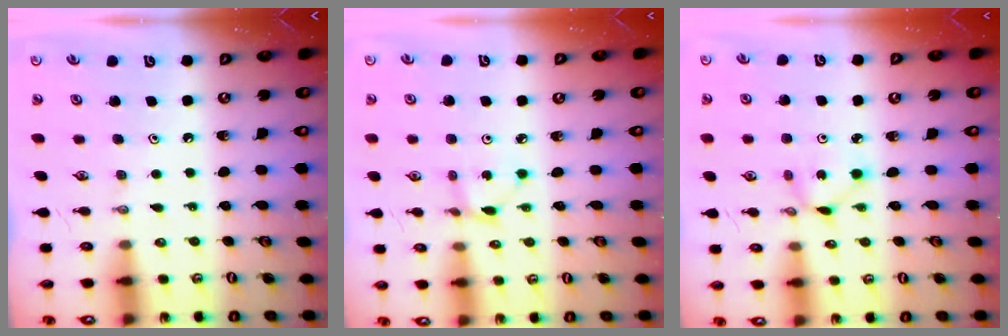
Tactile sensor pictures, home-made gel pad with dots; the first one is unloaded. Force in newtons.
{"total": 1.9, "press": 1.9, "slide": 0.3}
{"total": 2.6, "press": 2.6, "slide": 0.1}